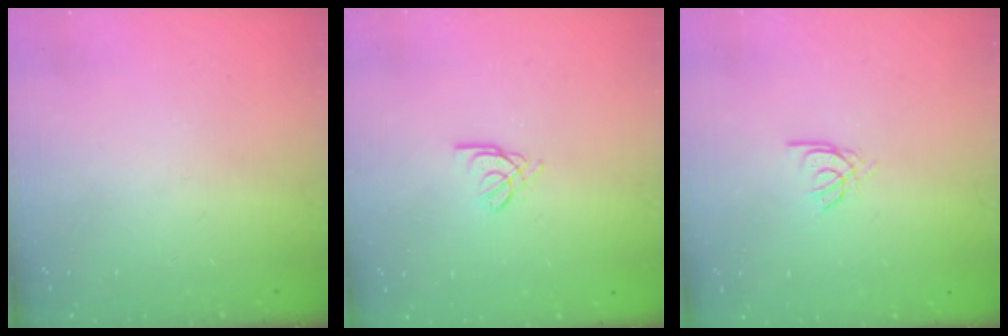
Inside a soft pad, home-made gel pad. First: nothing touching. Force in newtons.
{"total": 2.6, "press": 2.5, "slide": 0.5}
{"total": 2.4, "press": 2.4, "slide": 0.4}